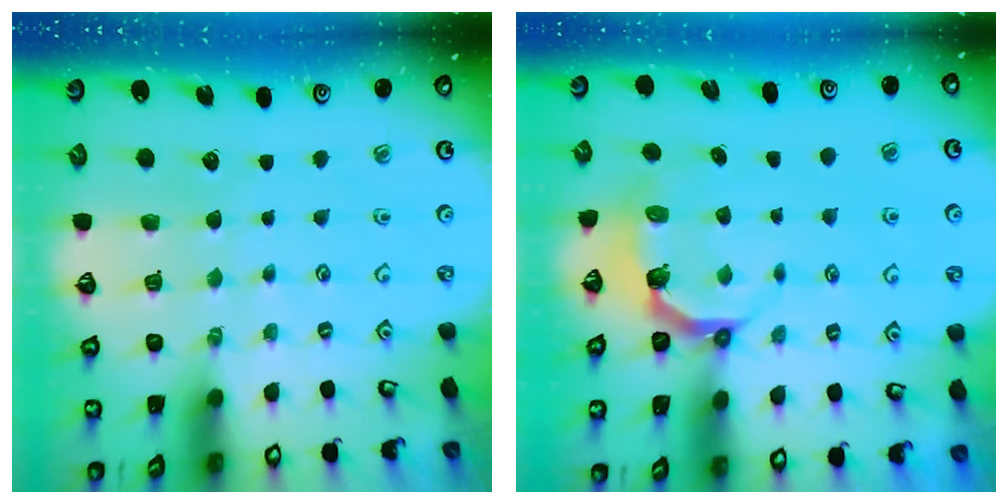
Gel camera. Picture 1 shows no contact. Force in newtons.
{"total": 4.6, "press": 3.0, "slide": 3.5}